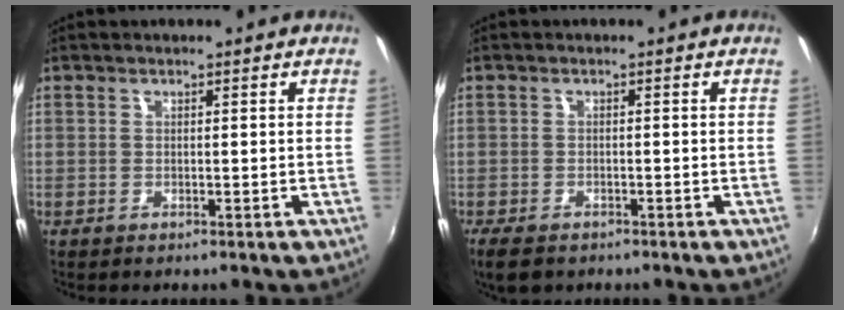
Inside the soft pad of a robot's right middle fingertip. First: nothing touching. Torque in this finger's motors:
{"motor_torque": [0.56, -0.54, 0.01, 0.04]}